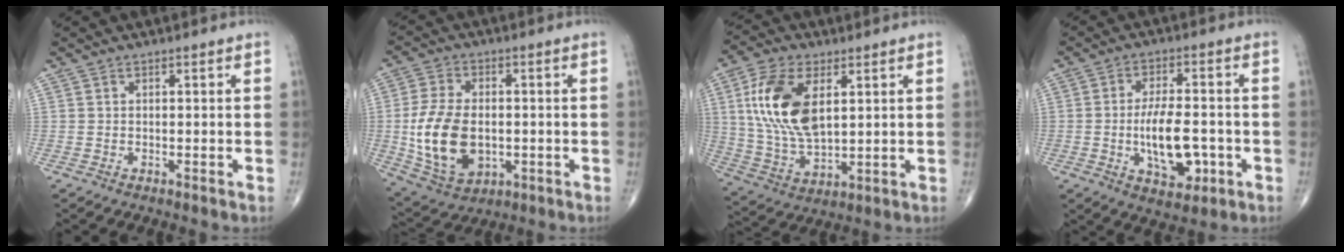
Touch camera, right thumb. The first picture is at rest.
{"total": 15.0, "force": [-1.4, 9.5, 11.6], "torque": [-0.215, -0.005, -0.011]}
{"total": 16.1, "force": [4.3, 8.4, 13.0], "torque": [-0.254, -0.011, 0.089]}
{"total": 11.0, "force": [-2.3, 5.3, 9.4], "torque": [-0.141, 0.009, -0.032]}